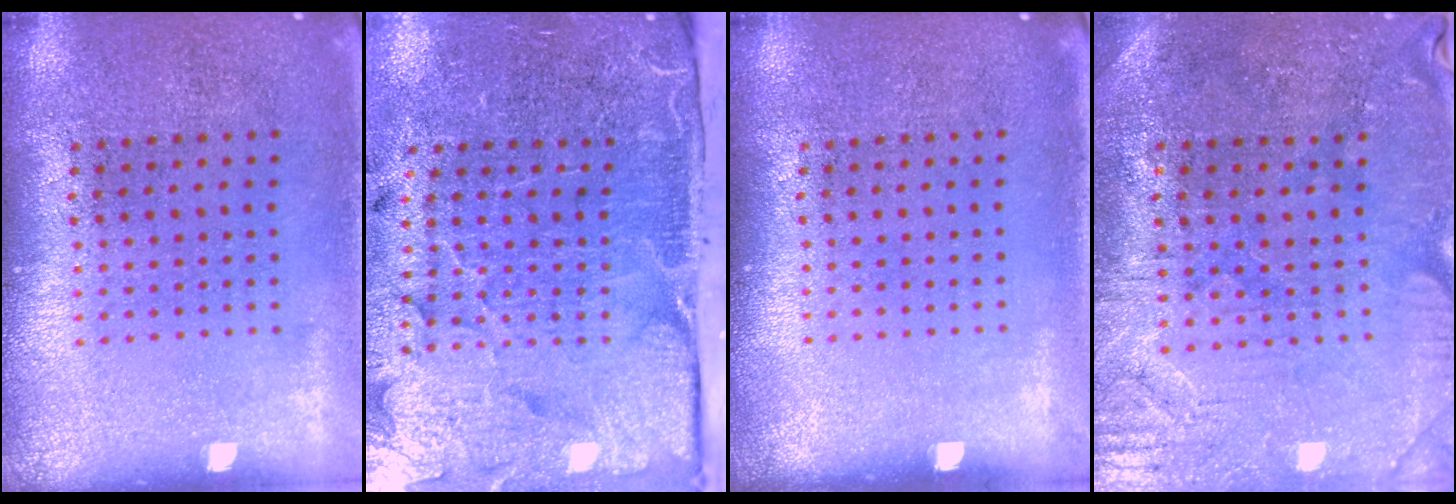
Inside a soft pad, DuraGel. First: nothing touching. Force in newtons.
{"total": 5.2, "press": 4.0, "slide": 3.3}
{"total": 0.0}
{"total": 0.8, "press": 0.6, "slide": 0.5}